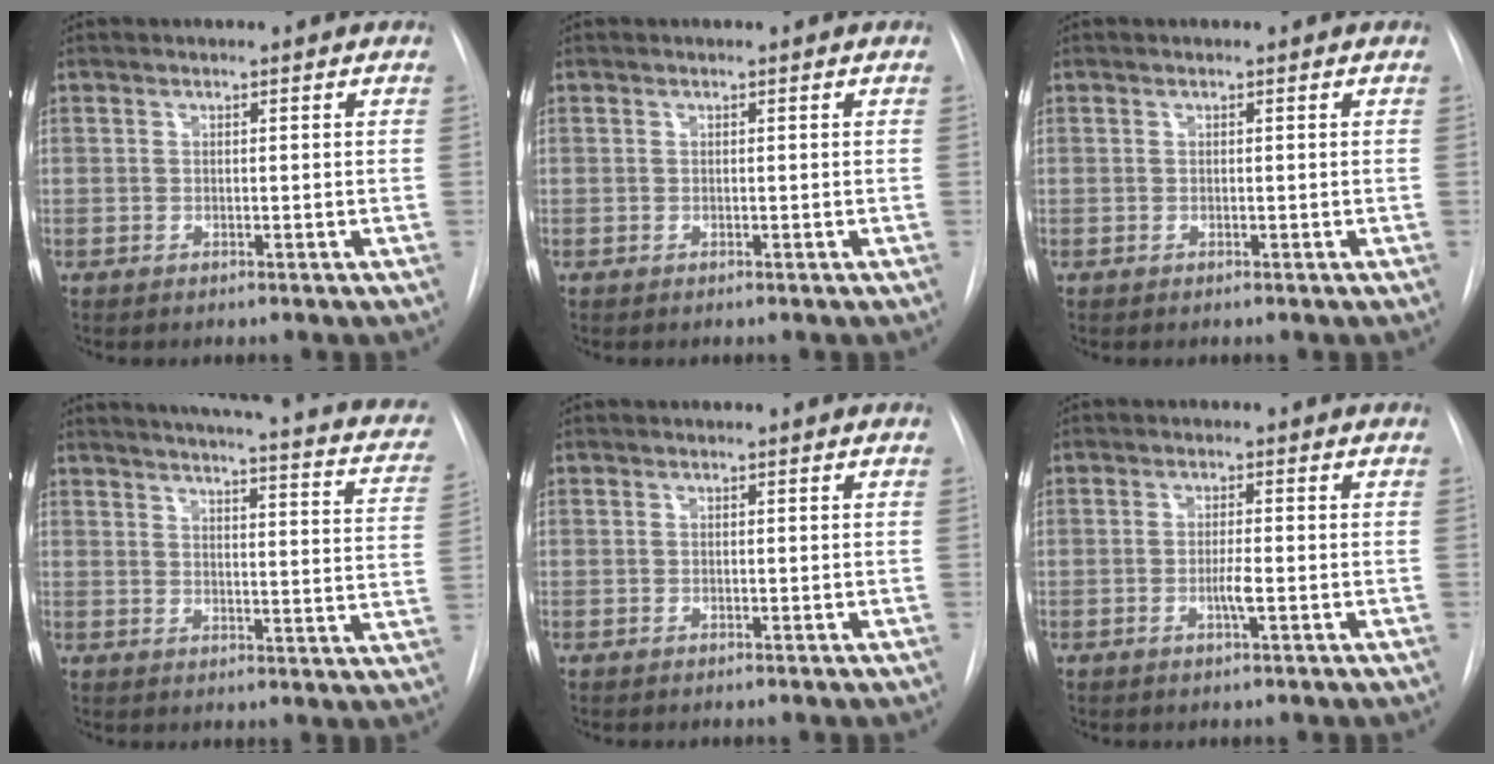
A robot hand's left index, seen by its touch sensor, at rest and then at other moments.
{"total": 0.0}
{"total": 0.0}
{"total": 23.6, "force": [20.0, 4.0, 11.9], "torque": [-0.152, -0.029, 0.217]}
{"total": 0.0}
{"total": 2.2, "force": [-0.7, -0.1, 2.1], "torque": [-0.041, -0.003, -0.013]}